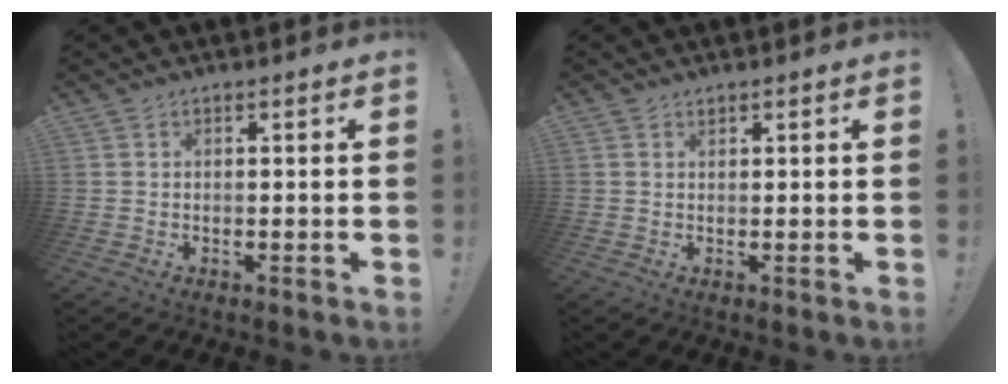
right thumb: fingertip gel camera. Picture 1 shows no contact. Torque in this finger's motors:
{"motor_torque": [-0.04, 0.16, 0.24, 0.07, -0.02]}